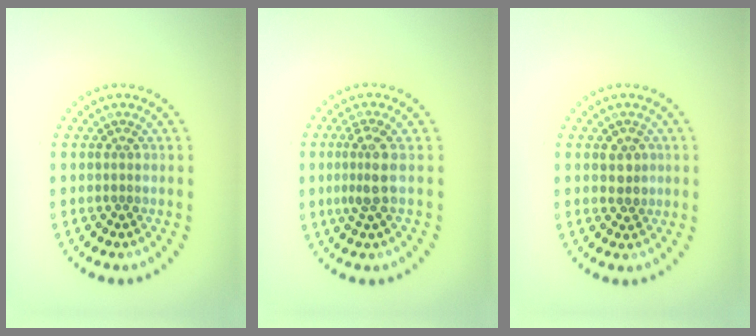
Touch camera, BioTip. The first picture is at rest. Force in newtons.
{"total": 2.4, "press": 2.0, "slide": 1.4}
{"total": 1.6, "press": 1.5, "slide": 0.4}